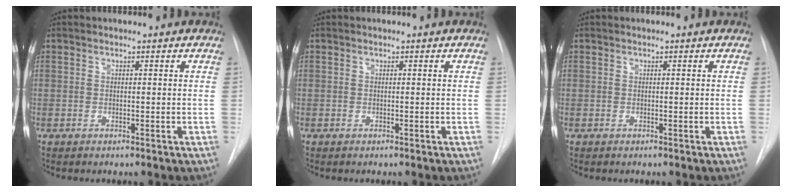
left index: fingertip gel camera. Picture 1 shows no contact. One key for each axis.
{"total": 0.0}
{"total": 0.0}